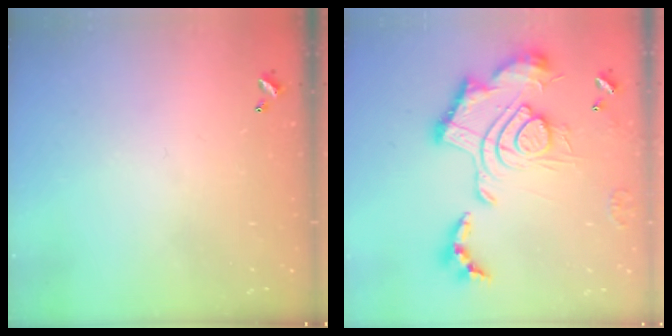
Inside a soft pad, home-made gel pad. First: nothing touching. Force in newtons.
{"total": 2.5, "press": 1.9, "slide": 1.7}